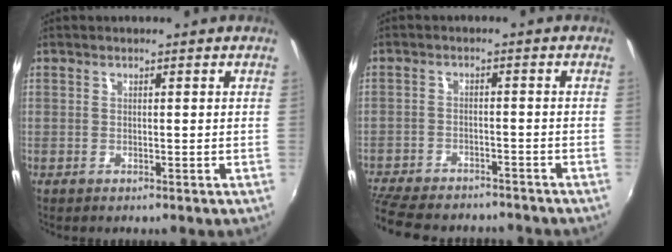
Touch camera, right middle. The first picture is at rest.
{"total": 15.6, "force": [-13.2, 5.4, 6.3], "torque": [-0.158, -0.020, -0.203]}